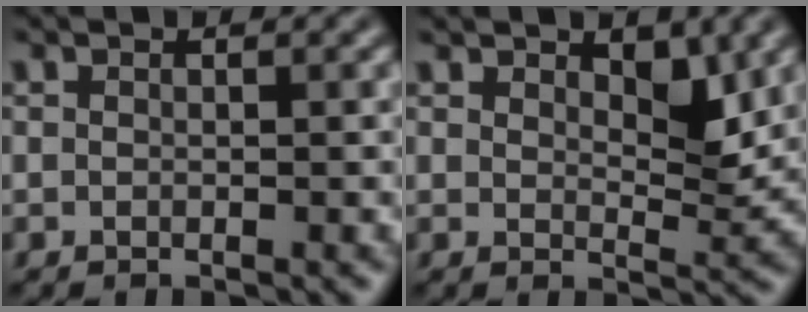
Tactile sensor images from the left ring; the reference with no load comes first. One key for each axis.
{"total": 3.2, "fx": 2.0, "fy": 1.3, "fz": 2.2, "tx": -0.036, "ty": -0.008, "tz": 0.030}